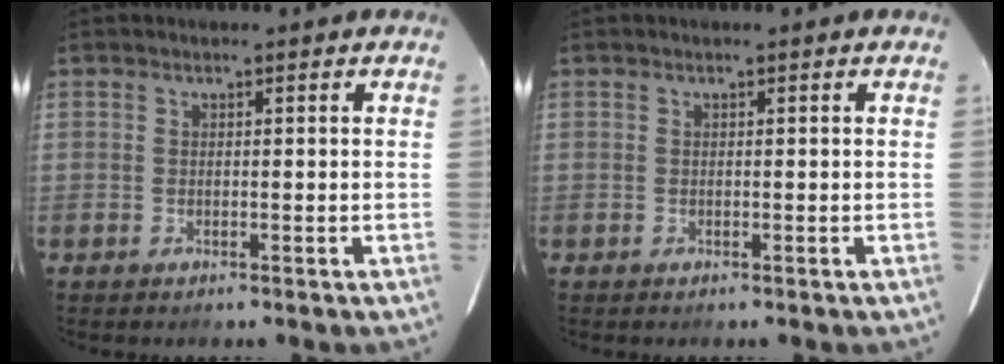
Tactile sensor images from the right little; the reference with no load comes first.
{"total": 0.0}